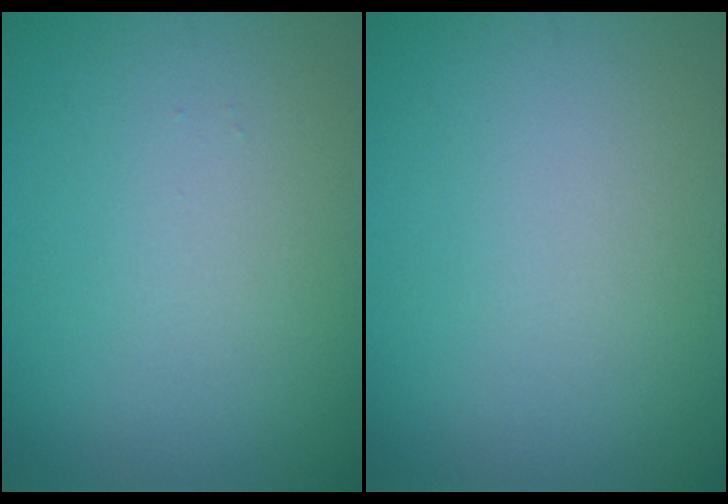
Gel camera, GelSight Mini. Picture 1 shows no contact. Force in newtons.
{"total": 0.0}